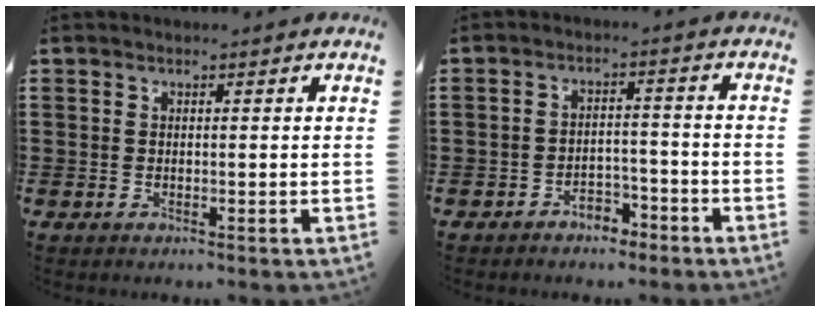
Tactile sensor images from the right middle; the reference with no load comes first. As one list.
[{"total": 3.4, "force": [-3.2, 1.1, 0.5], "torque": [-0.015, 0.007, -0.067]}]